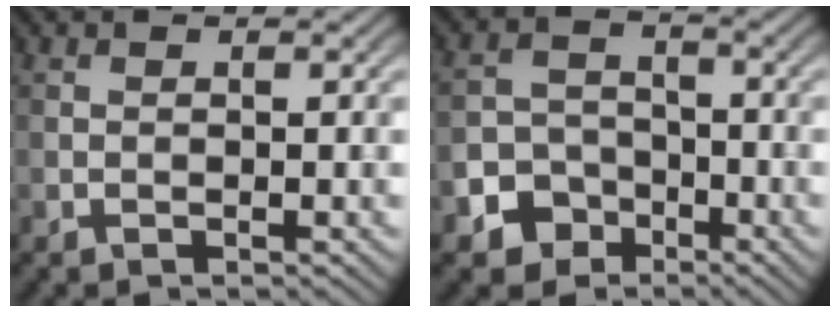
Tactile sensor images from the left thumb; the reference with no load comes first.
{"total": 5.2, "force": [-2.9, 4.0, 1.6], "torque": [-0.025, -0.004, -0.067]}